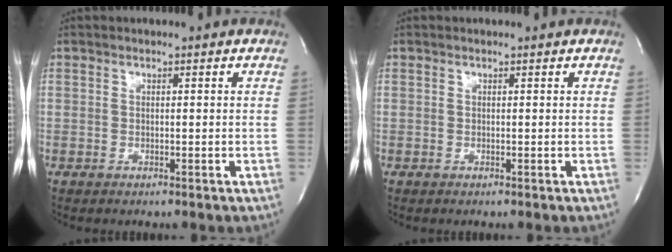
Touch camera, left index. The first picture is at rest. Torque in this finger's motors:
{"motor_torque": [0.00, 0.00, 0.00, 0.00]}